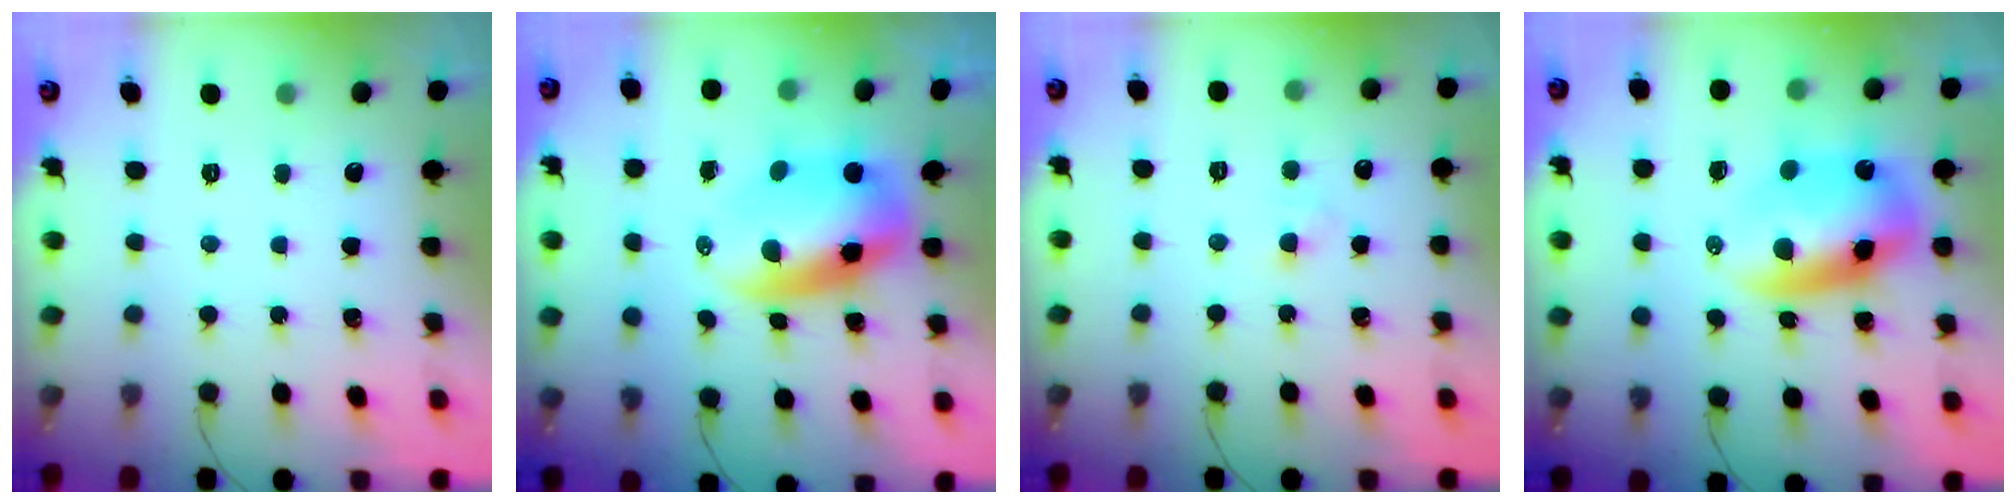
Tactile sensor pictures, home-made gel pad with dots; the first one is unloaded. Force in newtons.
{"total": 8.6, "press": 8.3, "slide": 2.4}
{"total": 2.8, "press": 2.6, "slide": 0.9}
{"total": 12.3, "press": 11.9, "slide": 3.0}